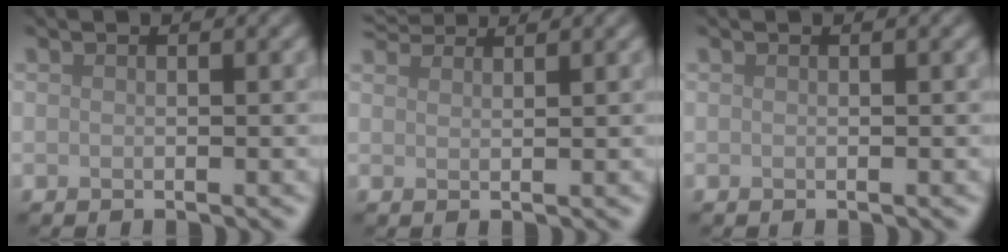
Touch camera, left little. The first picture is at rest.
{"total": 3.5, "force": [3.4, 0.4, 0.8], "torque": [-0.020, 0.009, 0.050]}
{"total": 0.0}